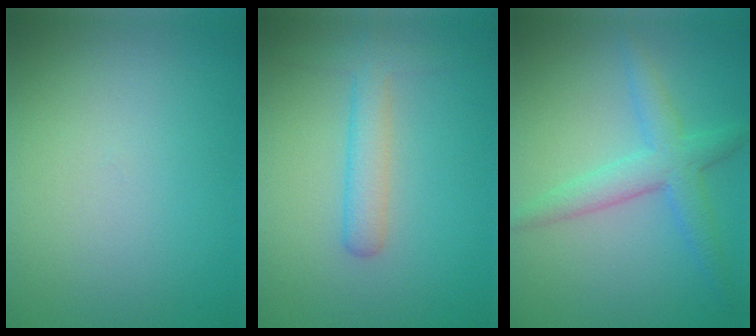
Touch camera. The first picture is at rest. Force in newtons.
{"total": 3.0, "press": 3.0, "slide": 0.0}
{"total": 3.7, "press": 3.7, "slide": 0.2}